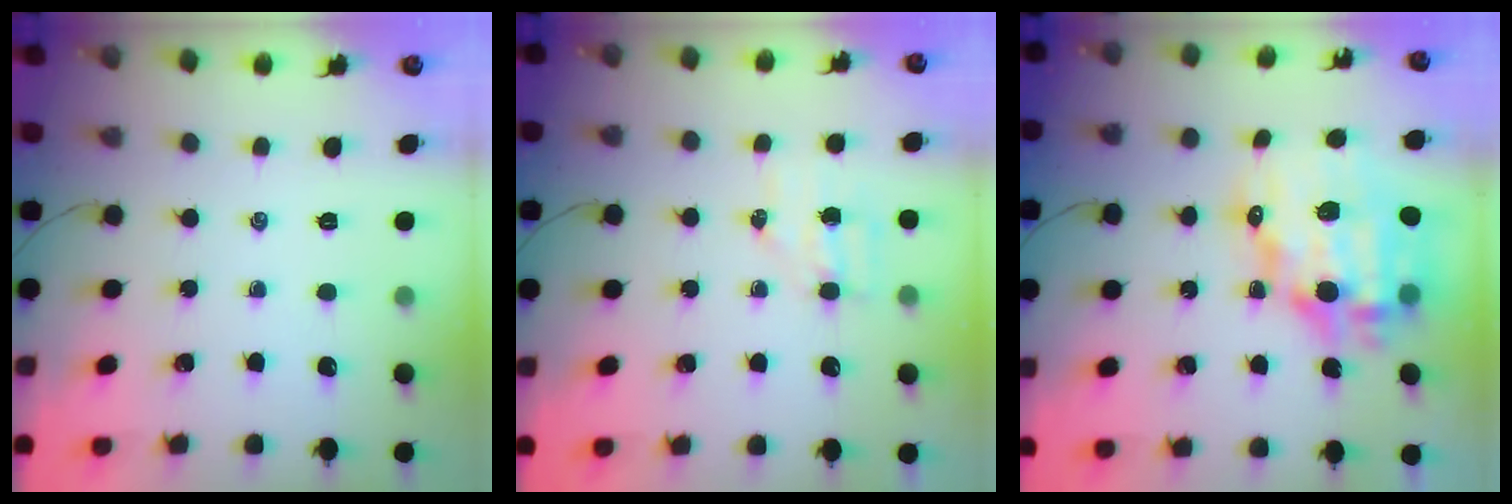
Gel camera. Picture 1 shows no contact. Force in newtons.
{"total": 4.5, "press": 4.5, "slide": 0.9}
{"total": 19.2, "press": 18.8, "slide": 3.8}